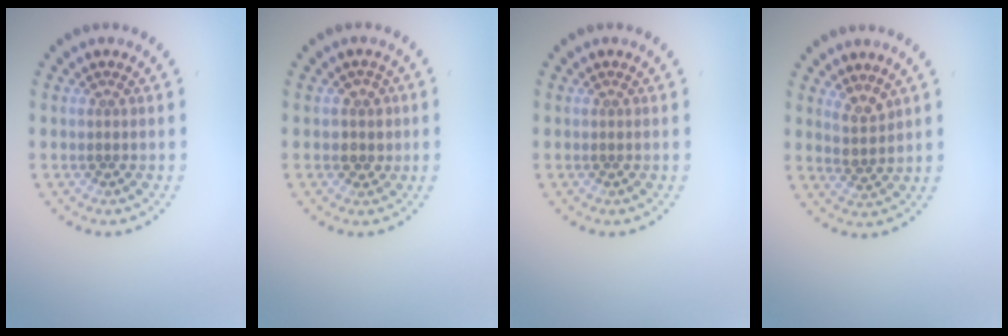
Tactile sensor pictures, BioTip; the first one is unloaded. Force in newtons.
{"total": 1.7, "press": 1.4, "slide": 0.9}
{"total": 0.0}
{"total": 2.0, "press": 1.6, "slide": 1.2}